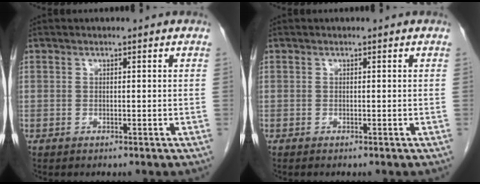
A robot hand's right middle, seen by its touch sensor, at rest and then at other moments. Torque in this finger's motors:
{"motor_torque": [-0.05, 0.15, -0.03, -0.01]}